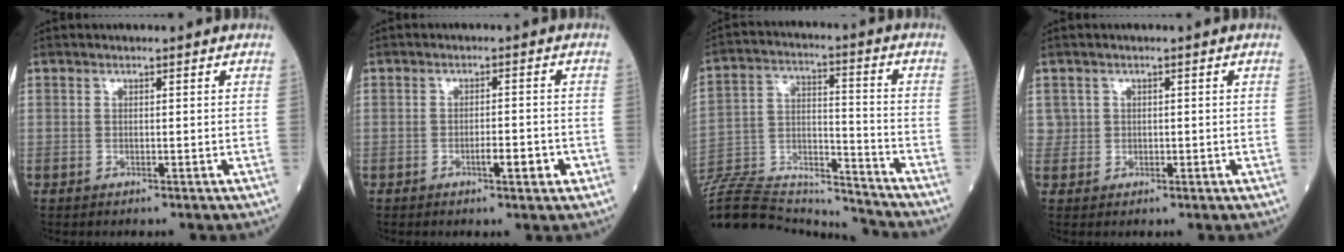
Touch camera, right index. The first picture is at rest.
{"total": 3.5, "force": [-1.4, 0.8, 3.1], "torque": [-0.045, 0.003, -0.019]}
{"total": 22.7, "force": [-21.7, 3.8, 5.7], "torque": [-0.158, 0.010, -0.352]}
{"total": 1.9, "force": [0.6, 1.8, -0.1], "torque": [0.018, 0.006, 0.006]}